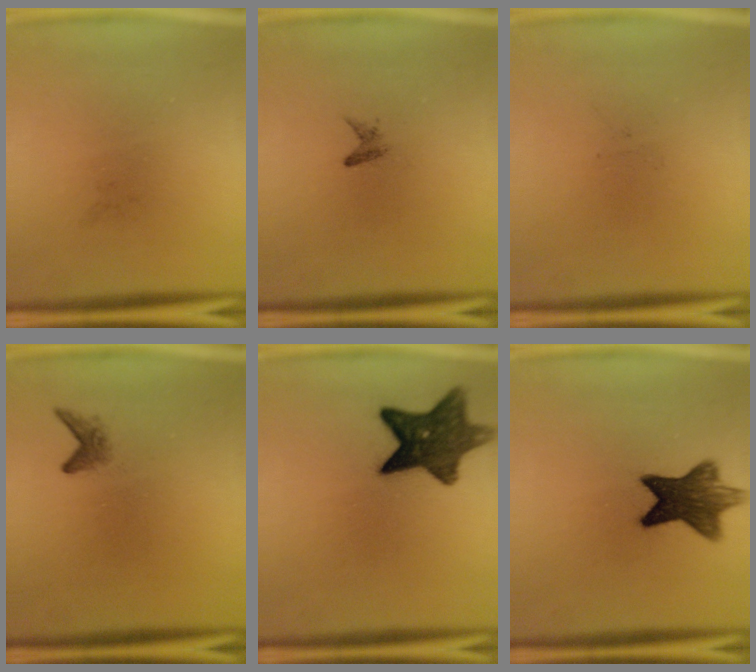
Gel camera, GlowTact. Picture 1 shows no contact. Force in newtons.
{"total": 0.9}
{"total": 0.0}
{"total": 1.4}
{"total": 11.2}
{"total": 10.2}